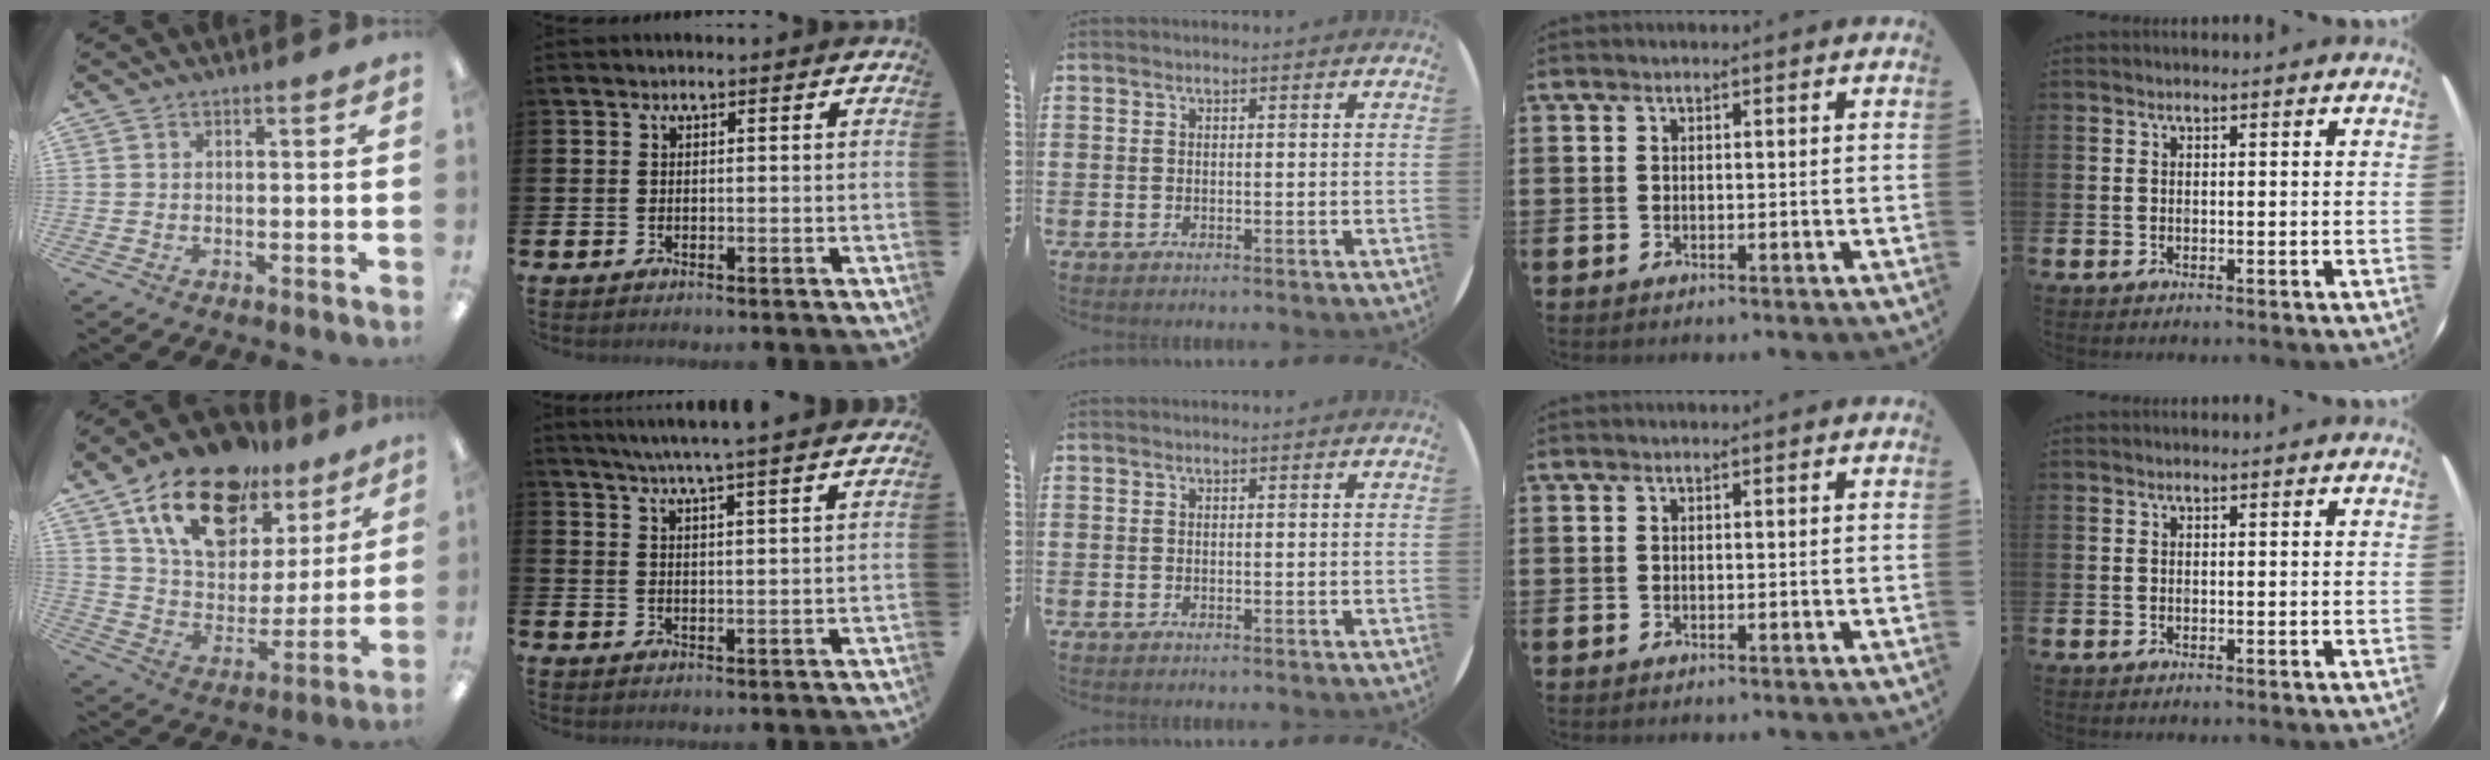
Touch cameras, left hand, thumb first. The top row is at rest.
{"thumb": {"total": 20.6, "force": [13.1, 11.7, 10.9], "torque": [-0.192, -0.066, 0.235]}, "index": {"total": 5.5, "force": [5.1, -1.1, 1.6], "torque": [-0.044, -0.030, 0.087]}}